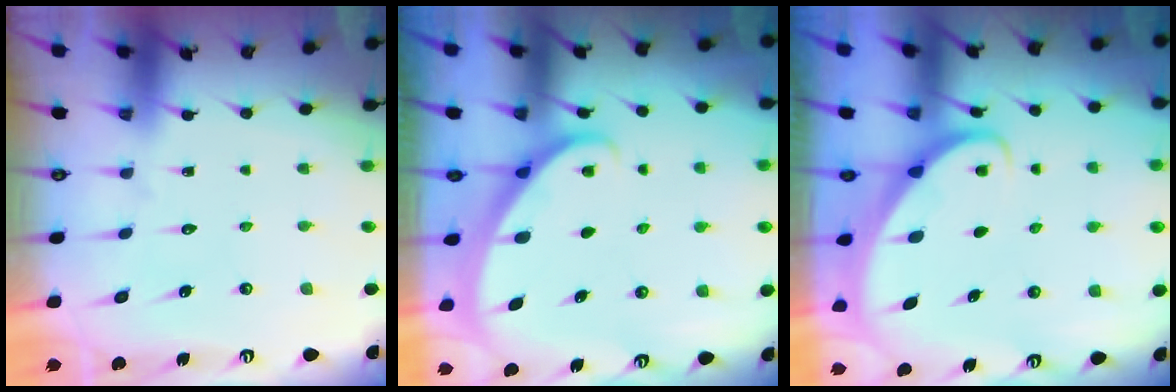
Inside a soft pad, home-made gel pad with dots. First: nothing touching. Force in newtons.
{"total": 1.4, "press": 1.4, "slide": 0.1}
{"total": 2.2, "press": 2.2, "slide": 0.1}